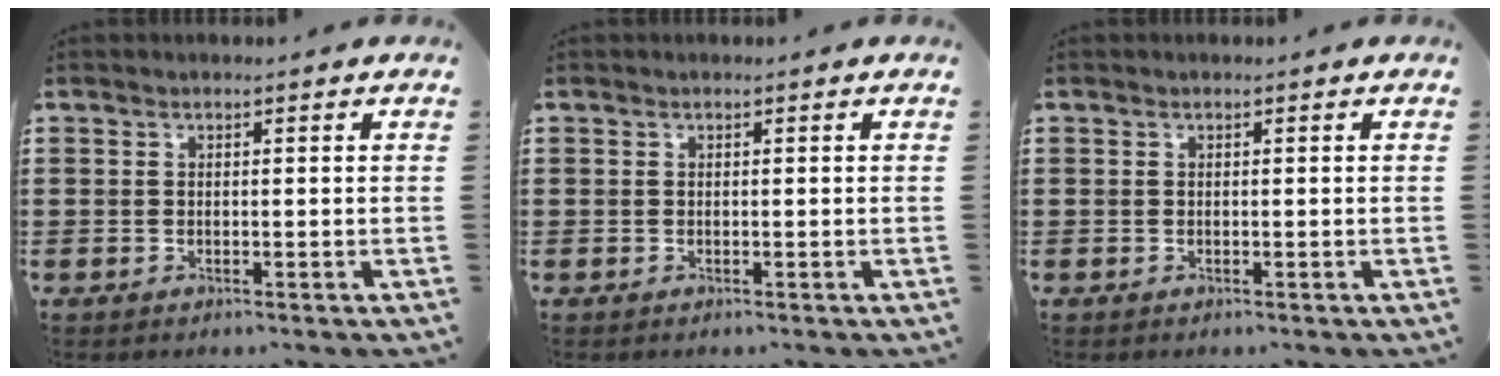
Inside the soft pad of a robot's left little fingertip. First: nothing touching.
{"total": 0.0}
{"total": 0.0}